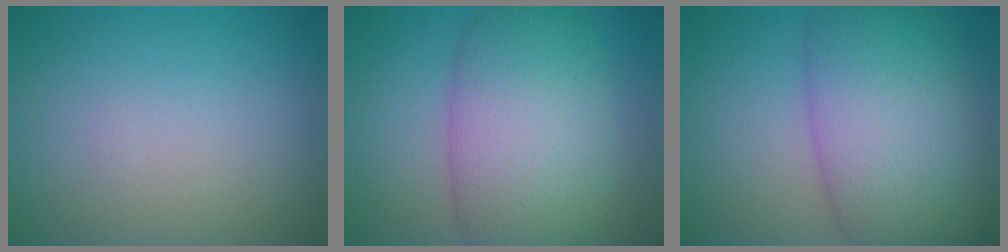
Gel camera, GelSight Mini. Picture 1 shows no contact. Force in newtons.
{"total": 10.0, "press": 10.0, "slide": 0.5}
{"total": 10.3, "press": 10.3, "slide": 0.5}